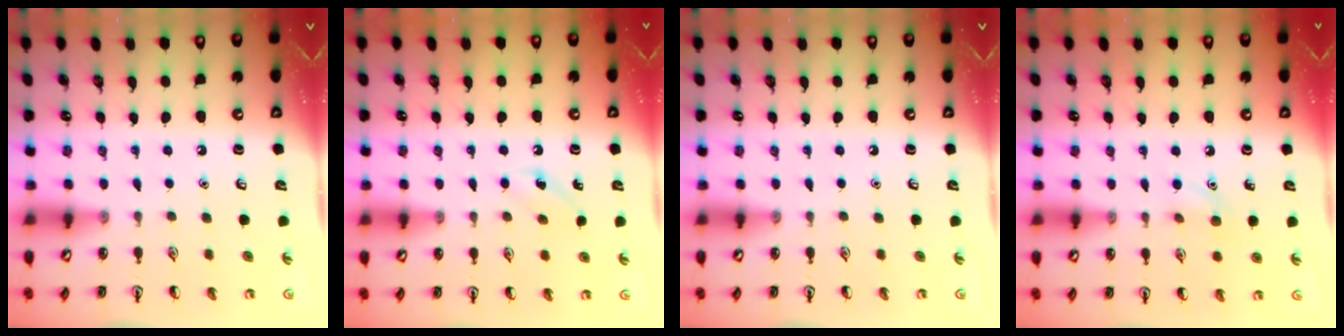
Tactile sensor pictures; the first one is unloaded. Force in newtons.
{"total": 5.0, "press": 4.7, "slide": 1.5}
{"total": 0.0}
{"total": 6.7, "press": 6.3, "slide": 2.1}